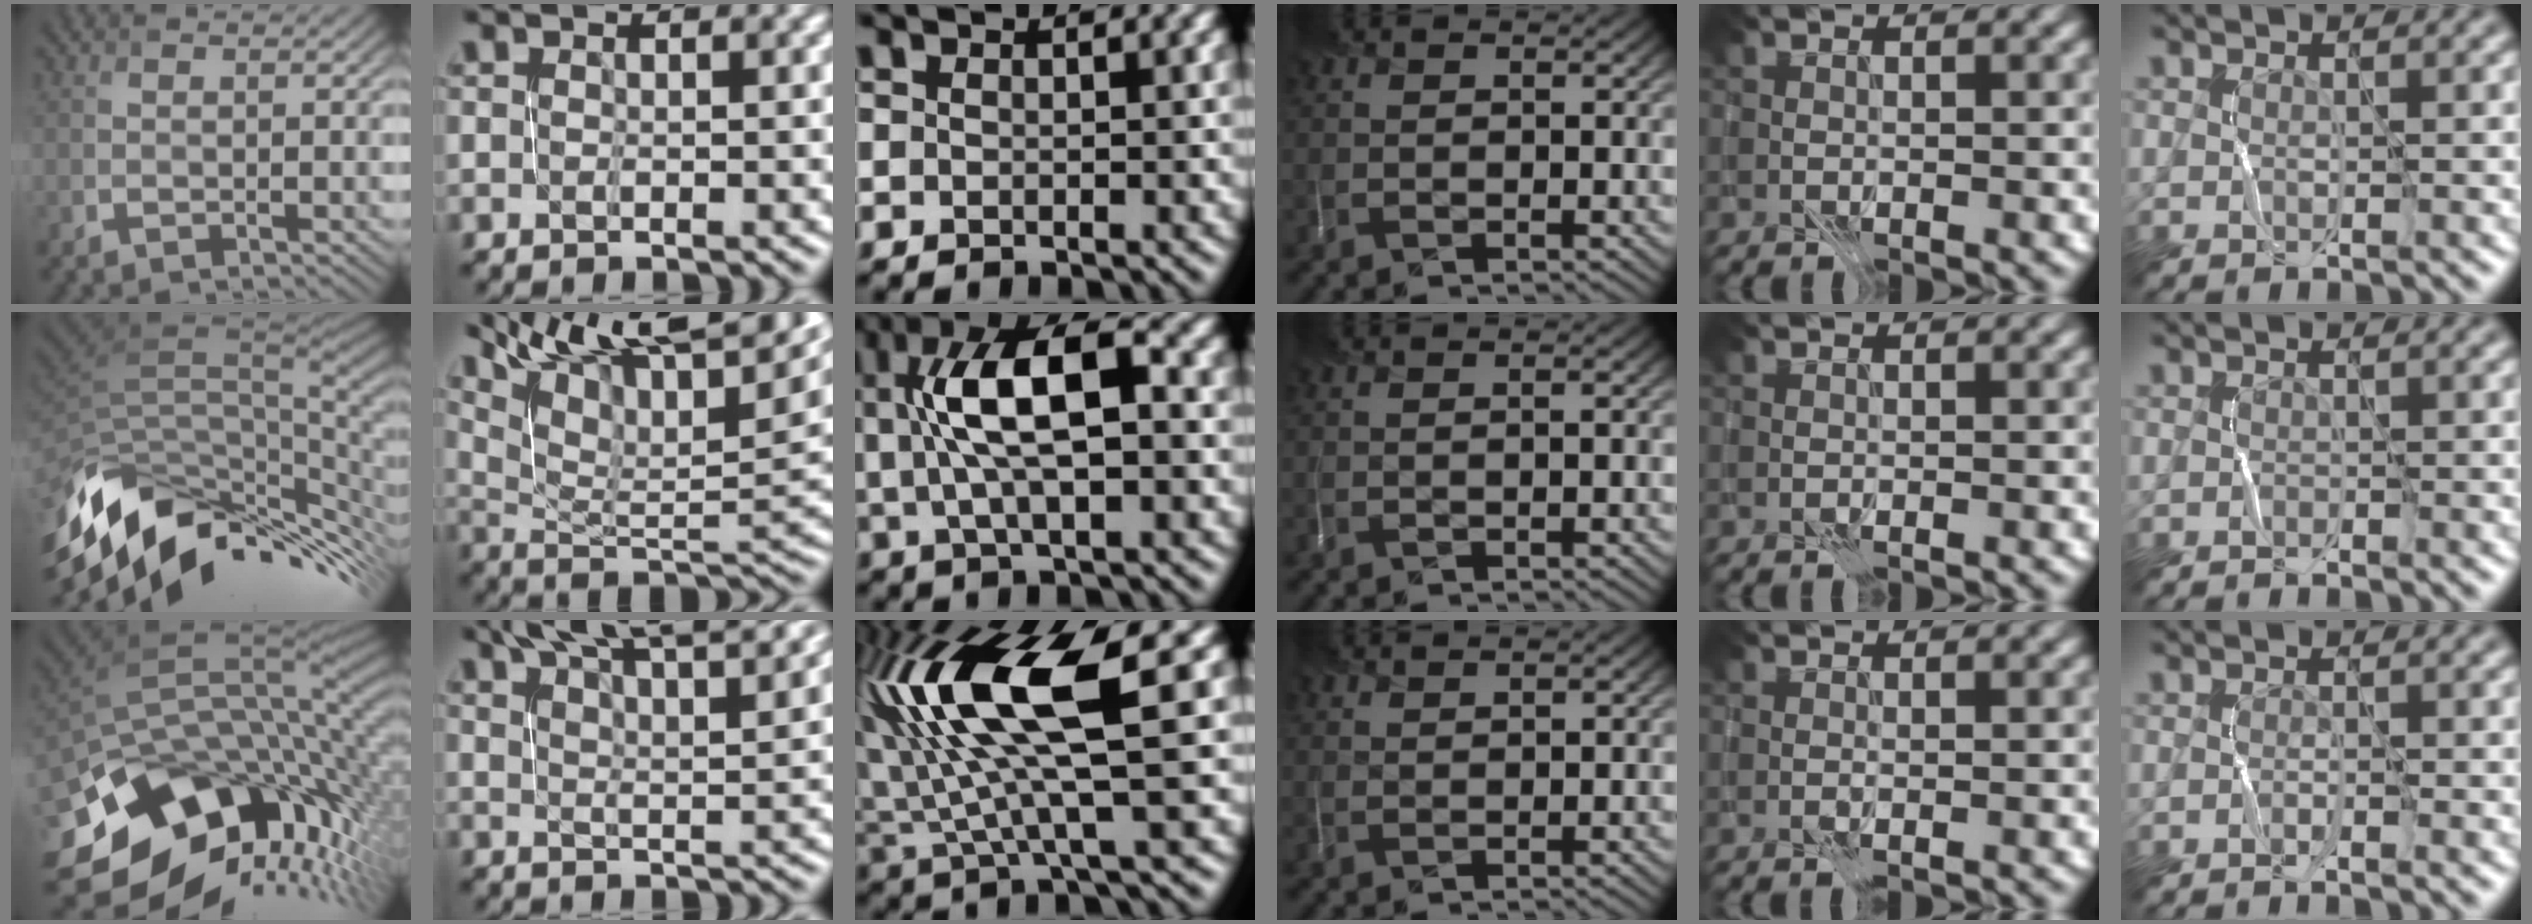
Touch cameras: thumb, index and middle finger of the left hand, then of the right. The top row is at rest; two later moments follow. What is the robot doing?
{"motion": "close", "object": "stapler"}